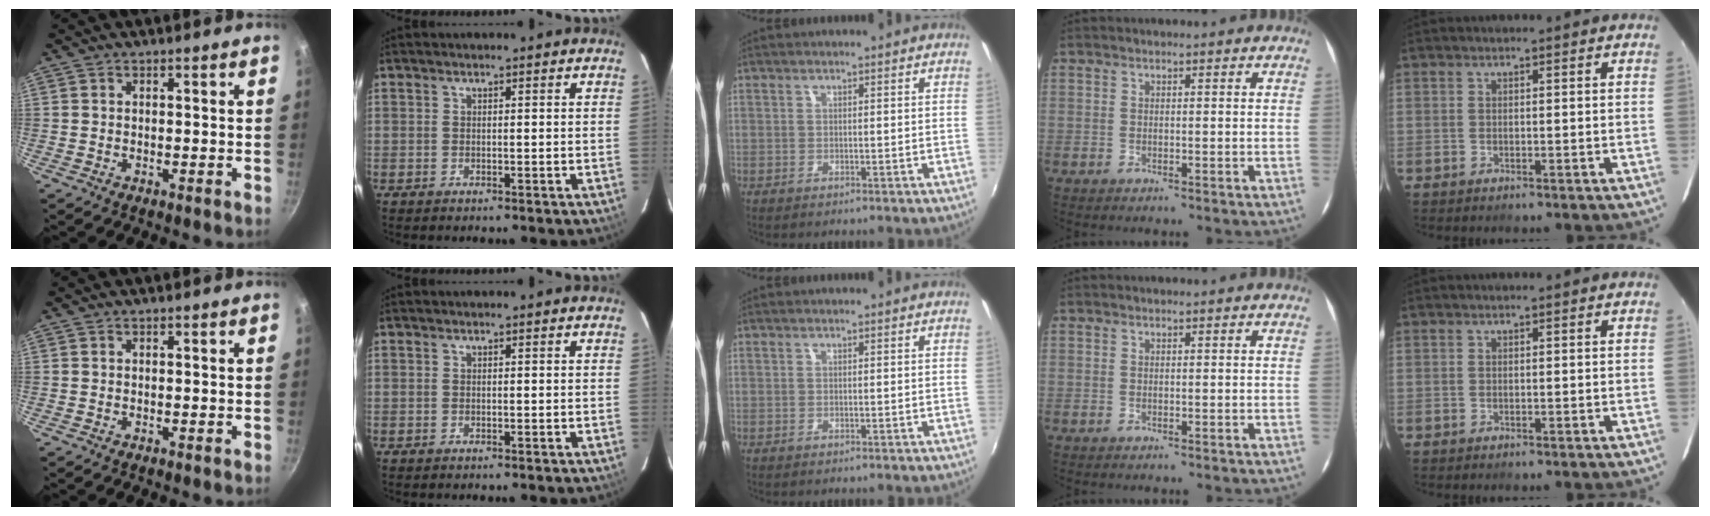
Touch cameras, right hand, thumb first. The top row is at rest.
{}